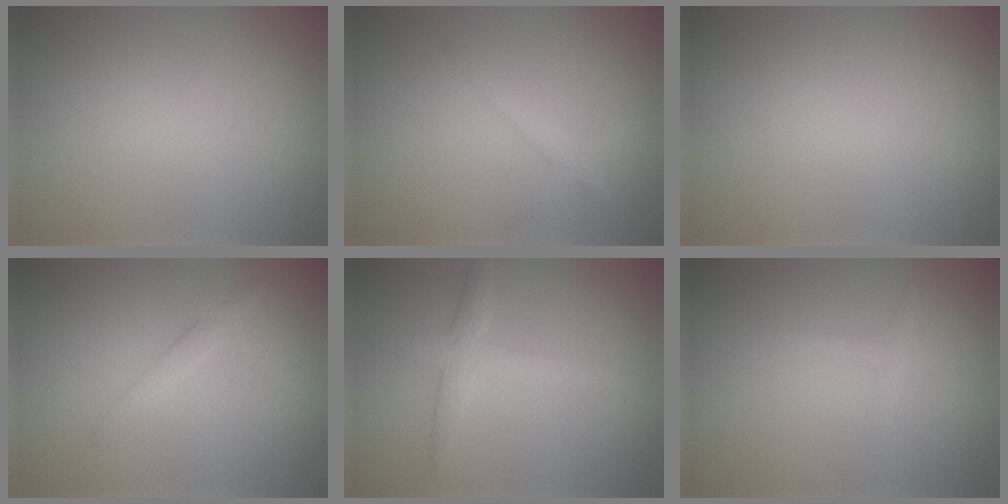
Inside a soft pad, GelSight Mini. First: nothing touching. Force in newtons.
{"total": 1.5, "press": 1.5, "slide": 0.1}
{"total": 0.0}
{"total": 1.8, "press": 1.8, "slide": 0.1}
{"total": 2.8, "press": 2.8, "slide": 0.1}
{"total": 0.8, "press": 0.8, "slide": 0.1}